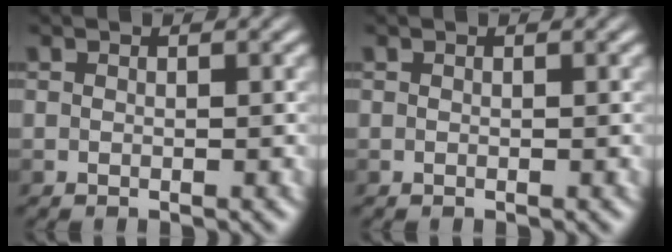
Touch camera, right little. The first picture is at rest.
{"total": 0.0}